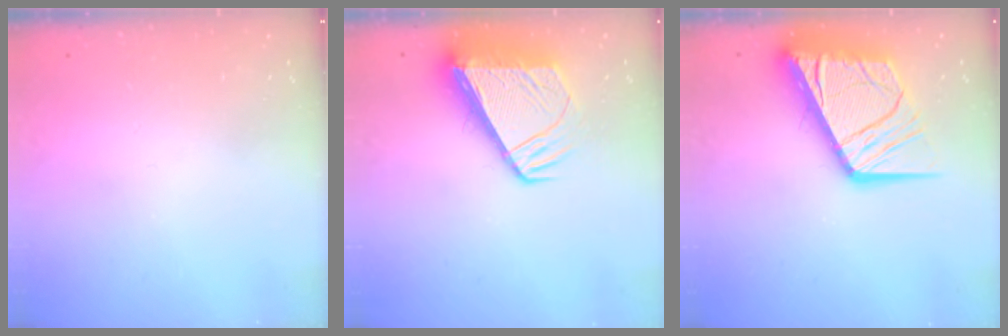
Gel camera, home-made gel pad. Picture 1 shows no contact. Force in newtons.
{"total": 10.0, "press": 9.9, "slide": 1.1}
{"total": 19.0, "press": 18.9, "slide": 2.1}